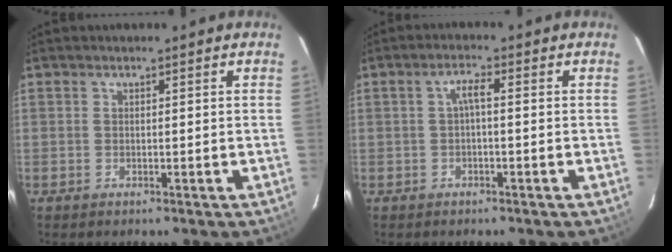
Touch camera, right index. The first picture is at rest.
{"total": 2.2, "force": [-0.3, 0.5, 2.1], "torque": [-0.044, 0.007, -0.004]}